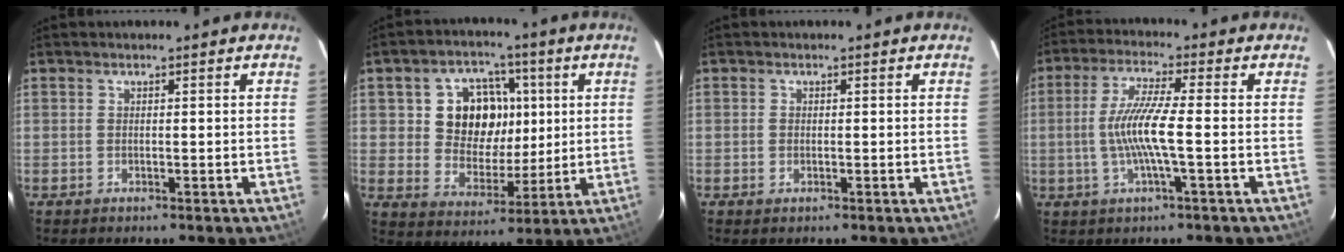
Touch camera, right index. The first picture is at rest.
{"total": 12.0, "force": [2.7, 10.1, 6.0], "torque": [-0.122, 0.019, 0.055]}
{"total": 0.7, "force": [-0.2, 0.6, 0.4], "torque": [-0.007, -0.002, -0.004]}
{"total": 8.6, "force": [-1.4, 0.0, 8.5], "torque": [-0.173, -0.001, -0.026]}